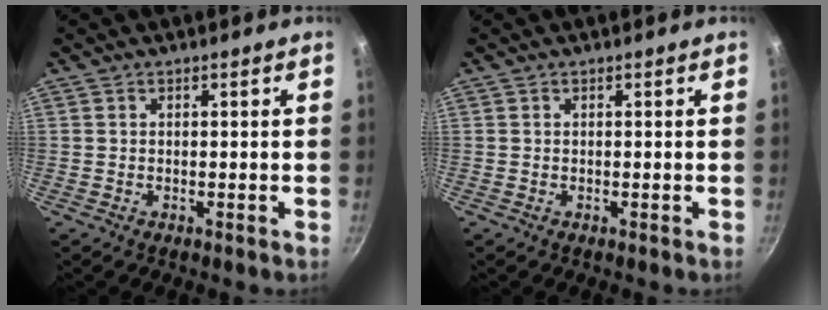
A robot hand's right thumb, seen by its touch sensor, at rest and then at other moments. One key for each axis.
{"total": 0.0}